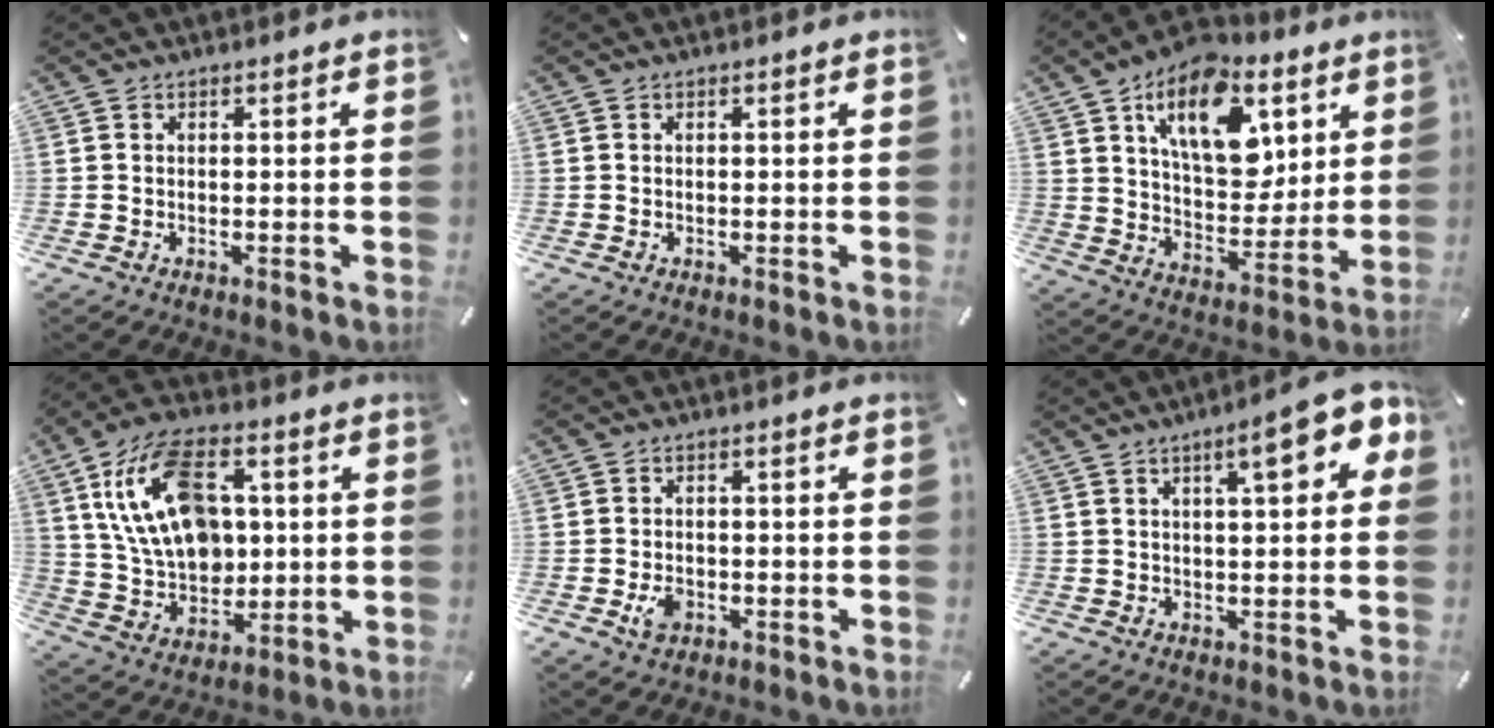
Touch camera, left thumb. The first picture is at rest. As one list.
[{"total": 0.0}, {"total": 18.3, "force": [8.8, 10.9, 11.7], "torque": [-0.177, -0.032, 0.154]}, {"total": 18.7, "force": [4.3, 13.0, 12.7], "torque": [-0.255, 0.004, 0.077]}, {"total": 3.4, "force": [-1.1, 2.5, 2.0], "torque": [-0.048, 0.001, -0.021]}, {"total": 10.7, "force": [5.0, 3.1, 9.0], "torque": [-0.121, -0.020, 0.074]}]